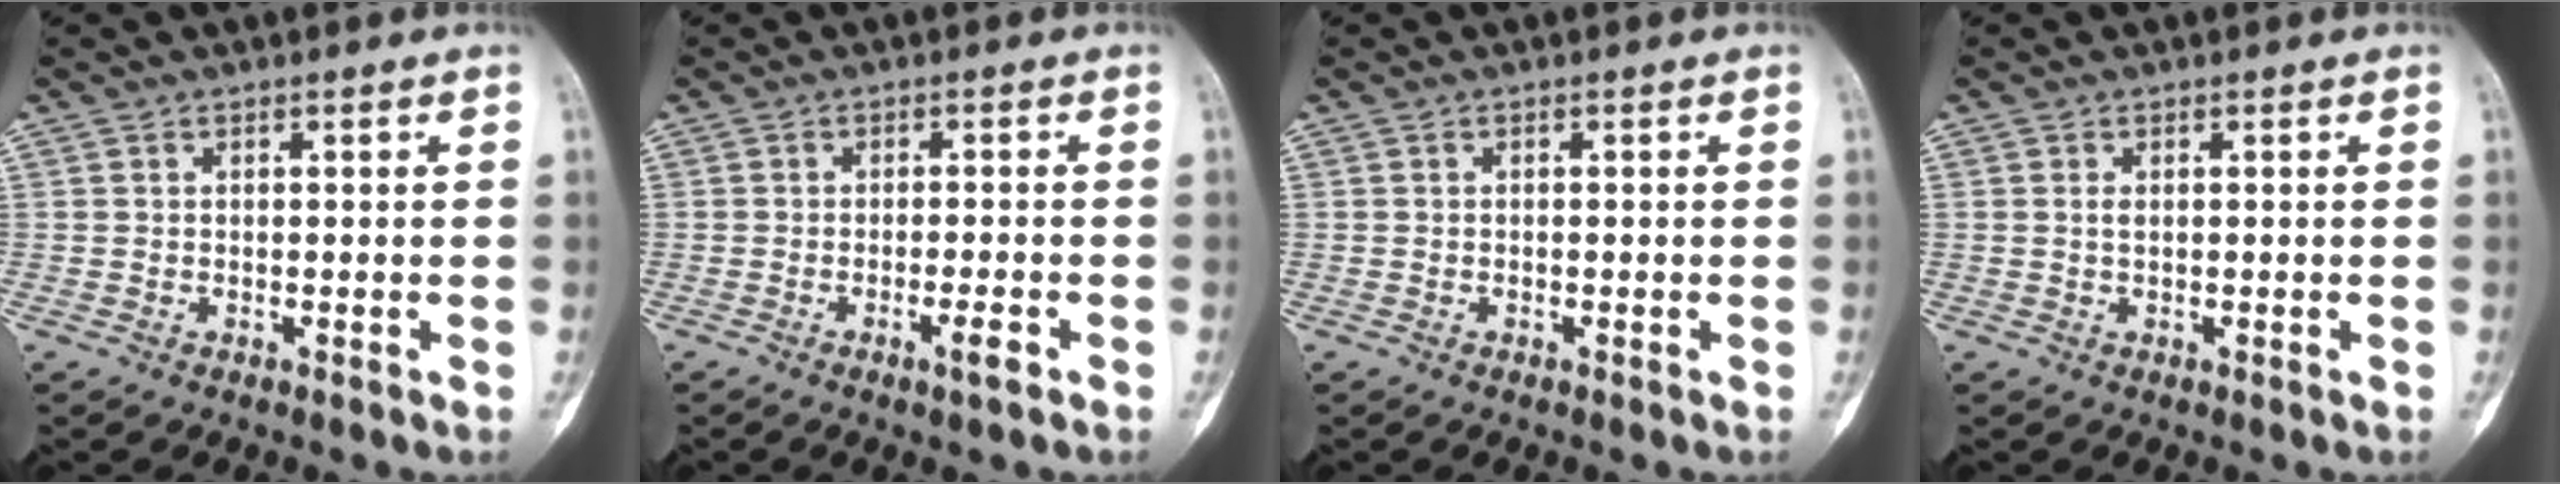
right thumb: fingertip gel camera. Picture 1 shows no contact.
{"total": 2.8, "force": [-1.5, 0.3, 2.3], "torque": [-0.039, 0.004, -0.026]}
{"total": 0.0}
{"total": 0.8, "force": [0.1, 0.3, 0.7], "torque": [-0.017, -0.001, 0.003]}